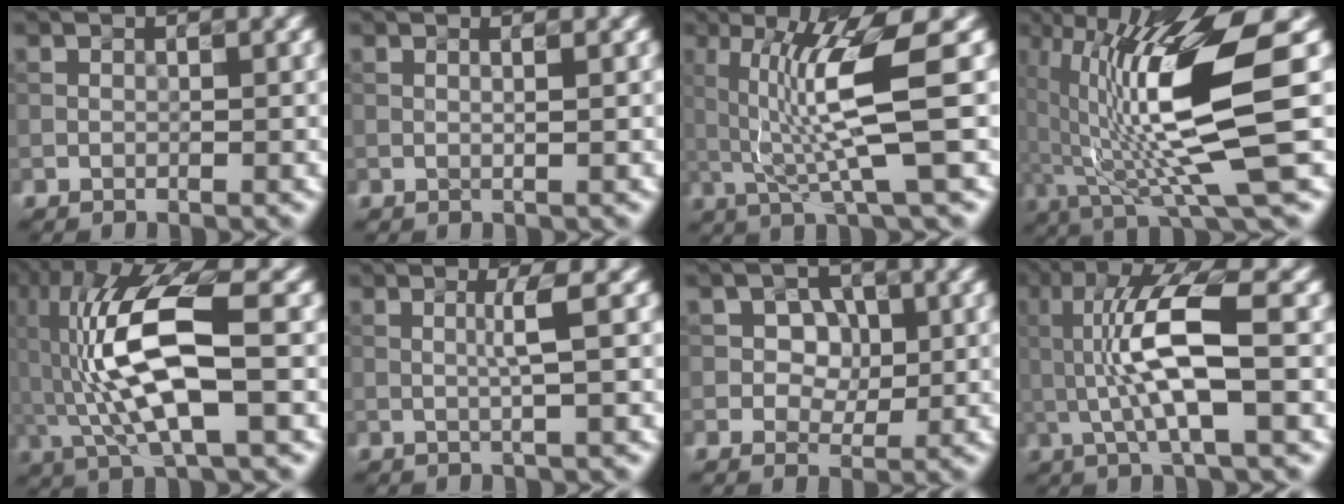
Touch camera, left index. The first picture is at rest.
{"total": 1.0, "force": [0.4, 0.4, 0.9], "torque": [-0.009, 0.001, -0.005]}
{"total": 7.5, "force": [0.6, 0.9, 7.4], "torque": [-0.141, -0.006, 0.019]}
{"total": 12.3, "force": [1.0, 2.3, 12.0], "torque": [-0.204, -0.007, 0.026]}
{"total": 11.0, "force": [-0.5, 3.3, 10.5], "torque": [-0.212, 0.018, -0.014]}
{"total": 2.0, "force": [0.3, 0.1, 2.0], "torque": [-0.040, 0.003, 0.001]}
{"total": 3.5, "force": [0.6, 2.5, 2.3], "torque": [-0.029, 0.005, 0.001]}
{"total": 7.6, "force": [0.4, 1.8, 7.3], "torque": [-0.143, 0.000, 0.009]}